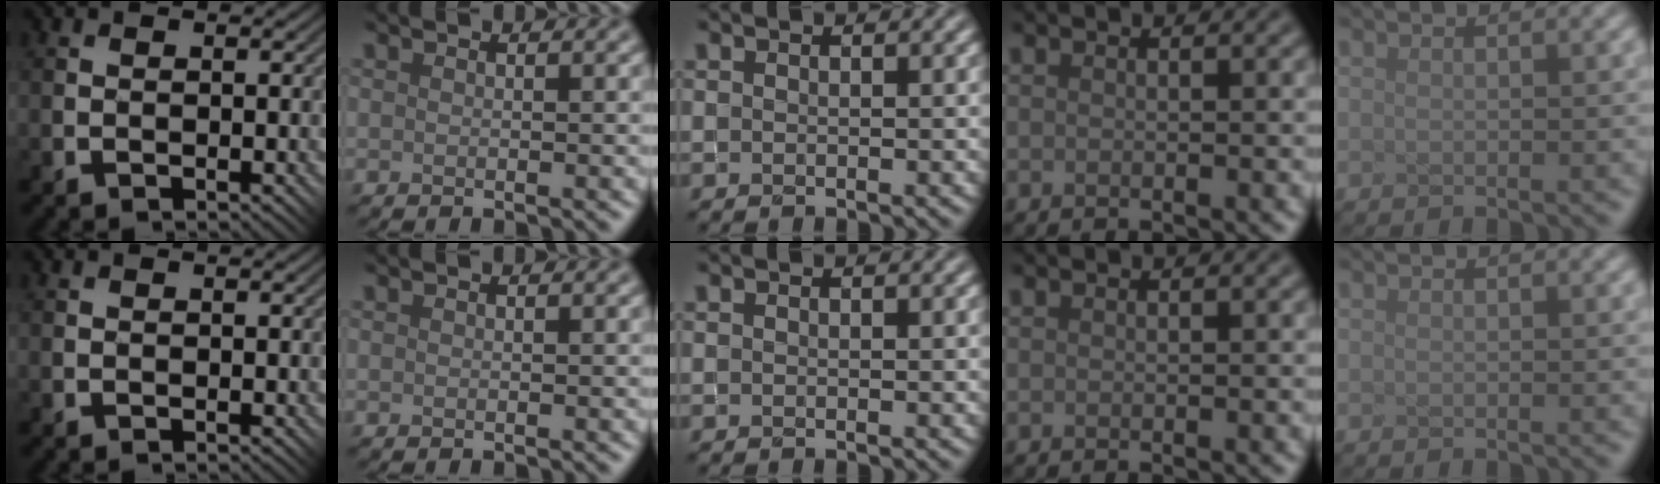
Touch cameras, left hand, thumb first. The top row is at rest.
{}